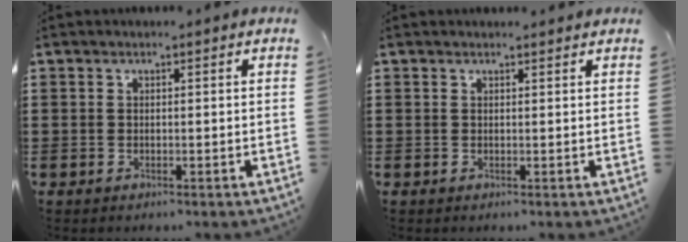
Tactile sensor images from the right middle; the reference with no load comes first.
{"total": 0.7, "force": [0.7, 0.0, 0.0], "torque": [-0.003, -0.002, 0.013]}